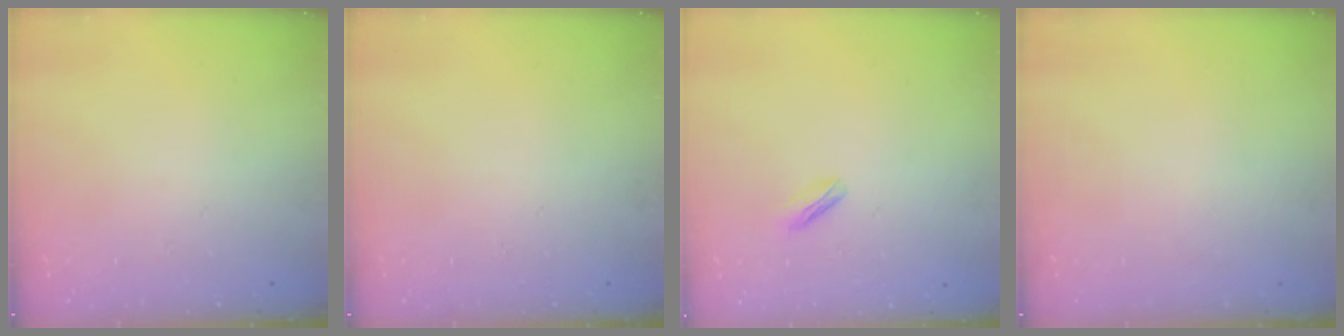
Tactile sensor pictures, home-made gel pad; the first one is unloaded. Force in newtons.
{"total": 0.0}
{"total": 1.8, "press": 1.7, "slide": 0.5}
{"total": 0.0}